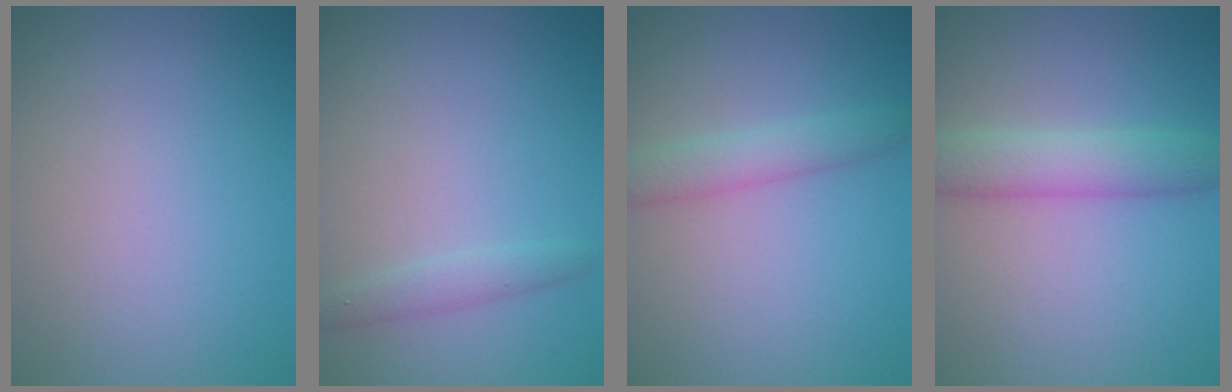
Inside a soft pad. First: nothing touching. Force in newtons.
{"total": 1.5, "press": 1.5, "slide": 0.0}
{"total": 2.6, "press": 2.6, "slide": 0.1}
{"total": 4.0, "press": 4.0, "slide": 0.0}